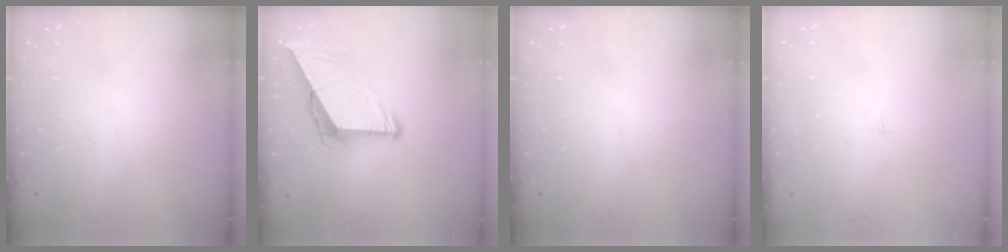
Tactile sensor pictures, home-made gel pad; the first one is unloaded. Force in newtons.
{"total": 10.0, "press": 9.9, "slide": 1.0}
{"total": 0.0}
{"total": 1.2, "press": 1.2, "slide": 0.1}